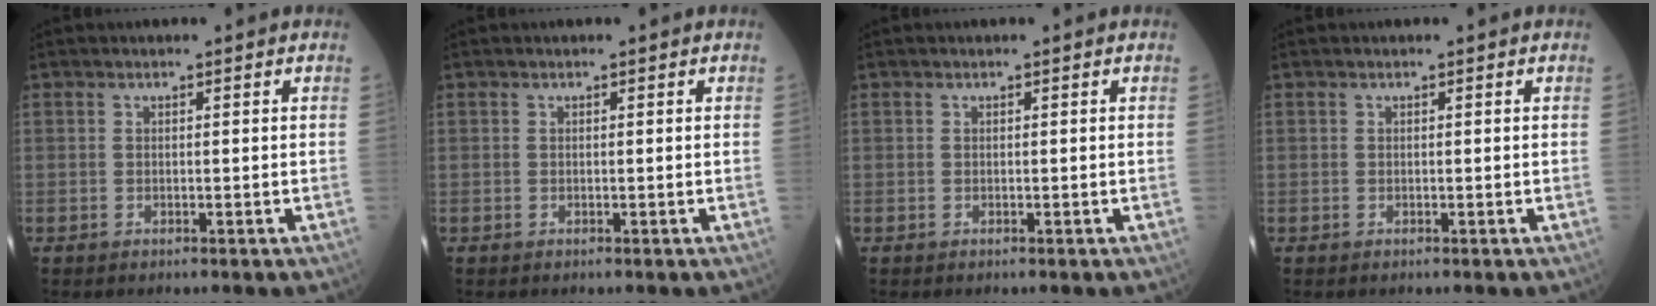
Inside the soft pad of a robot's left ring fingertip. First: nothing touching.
{"total": 0.0}
{"total": 0.0}
{"total": 0.0}